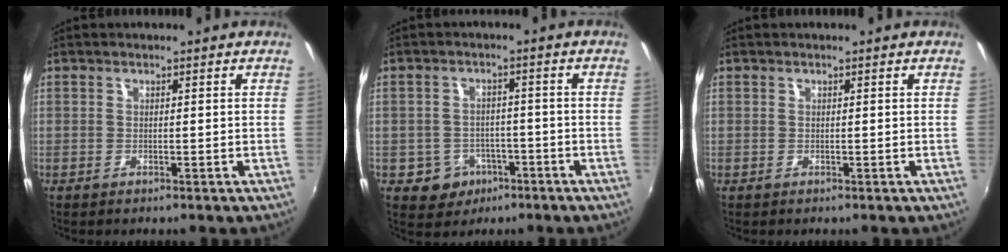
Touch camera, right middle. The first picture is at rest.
{"total": 6.4, "force": [-3.0, 5.4, 1.4], "torque": [-0.044, 0.011, -0.033]}
{"total": 0.0}